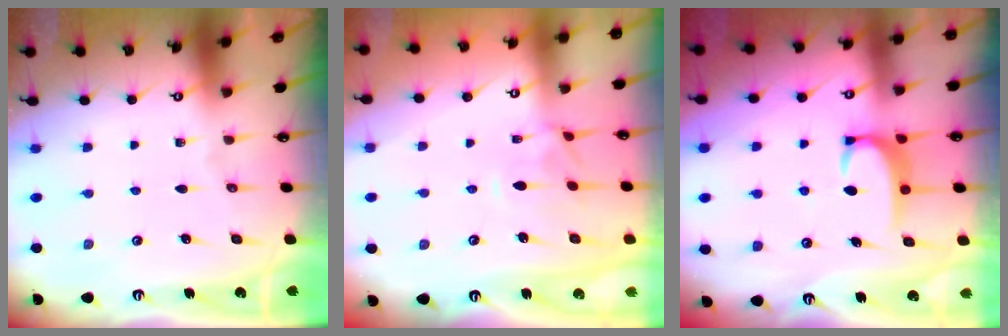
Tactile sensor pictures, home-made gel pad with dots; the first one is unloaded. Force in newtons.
{"total": 0.9, "press": 0.3, "slide": 0.9}
{"total": 3.4, "press": 3.4, "slide": 0.4}